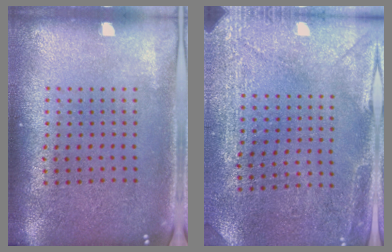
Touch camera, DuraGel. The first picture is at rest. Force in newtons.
{"total": 3.0, "press": 2.8, "slide": 1.0}